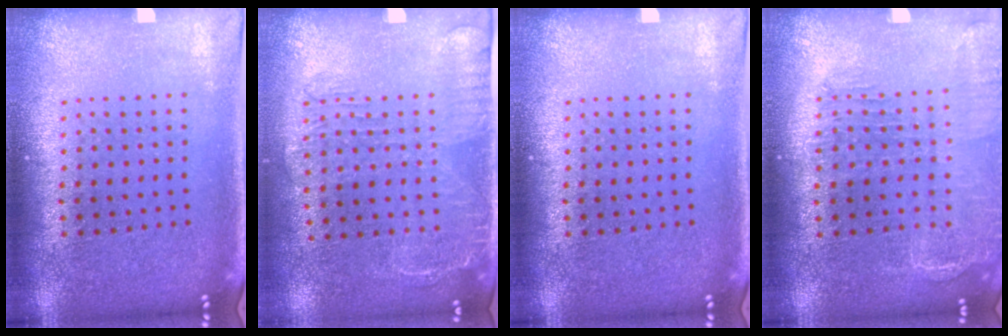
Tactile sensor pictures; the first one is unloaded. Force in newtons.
{"total": 1.6, "press": 1.2, "slide": 1.1}
{"total": 0.0}
{"total": 1.6, "press": 1.5, "slide": 0.5}